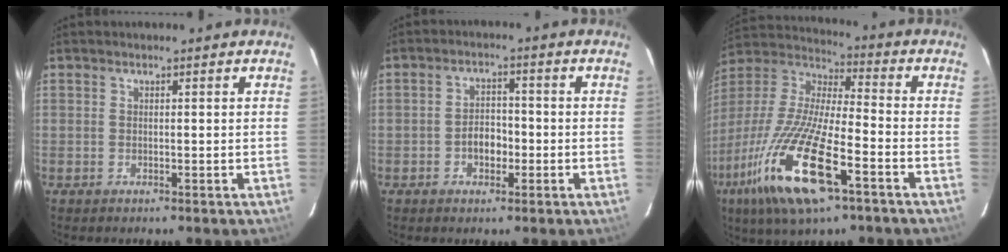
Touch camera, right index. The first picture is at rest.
{"total": 4.0, "force": [-1.4, 2.7, 2.6], "torque": [-0.047, 0.009, -0.021]}
{"total": 23.1, "force": [-11.5, 5.7, 19.2], "torque": [-0.390, -0.058, -0.223]}